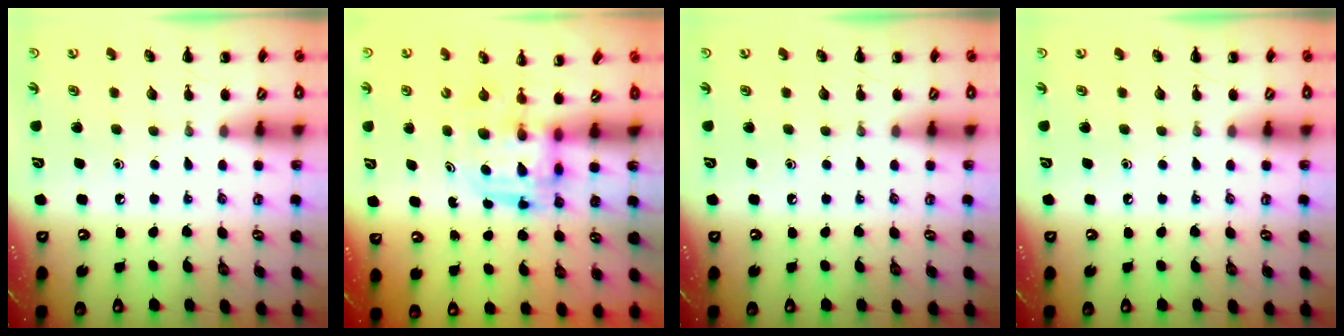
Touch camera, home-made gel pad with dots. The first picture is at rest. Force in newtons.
{"total": 3.2, "press": 3.2, "slide": 0.3}
{"total": 0.0}
{"total": 0.0}